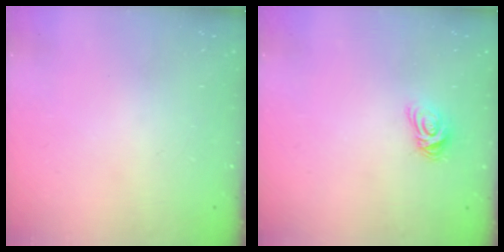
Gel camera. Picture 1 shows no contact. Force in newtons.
{"total": 6.9, "press": 6.9, "slide": 0.5}